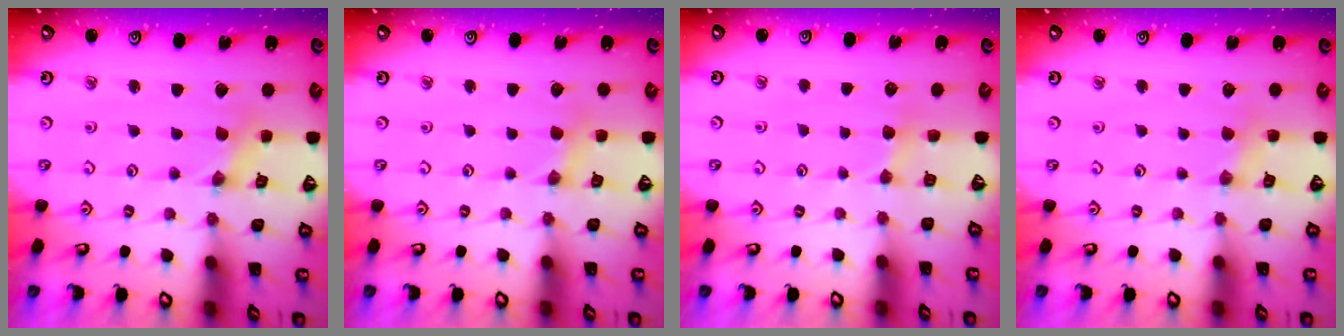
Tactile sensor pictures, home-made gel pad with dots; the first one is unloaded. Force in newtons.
{"total": 3.0, "press": 2.9, "slide": 0.4}
{"total": 2.9, "press": 2.9, "slide": 0.4}
{"total": 3.4, "press": 3.4, "slide": 0.6}